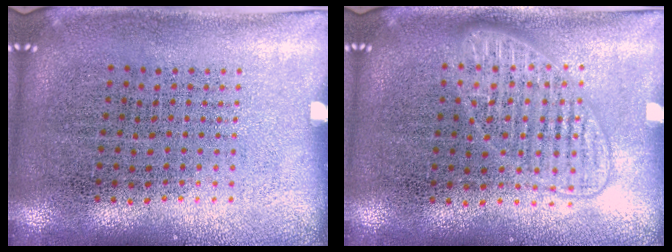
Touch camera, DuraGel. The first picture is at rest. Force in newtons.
{"total": 1.4, "press": 1.4, "slide": 0.3}